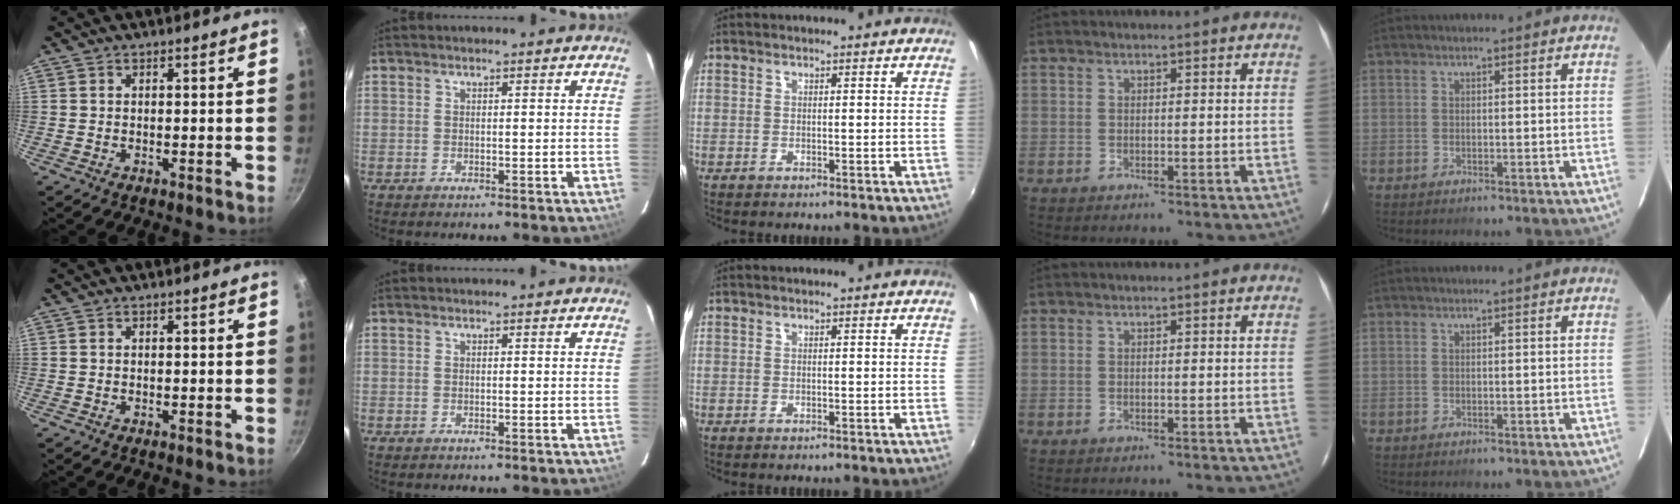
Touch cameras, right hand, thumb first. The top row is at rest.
{}